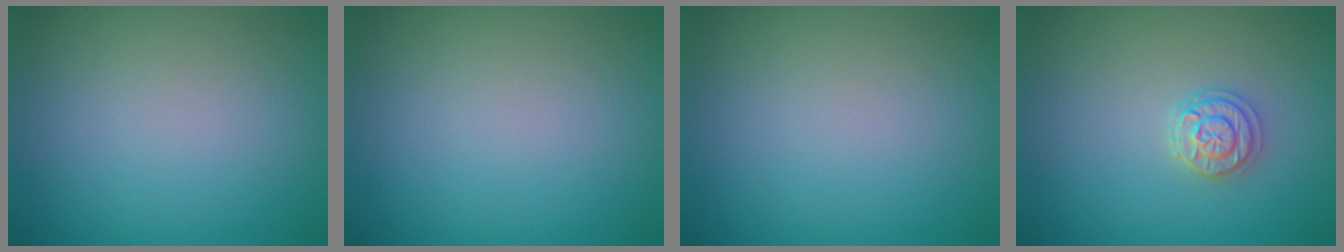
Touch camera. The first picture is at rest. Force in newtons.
{"total": 0.0}
{"total": 0.0}
{"total": 2.1, "press": 2.1, "slide": 0.5}